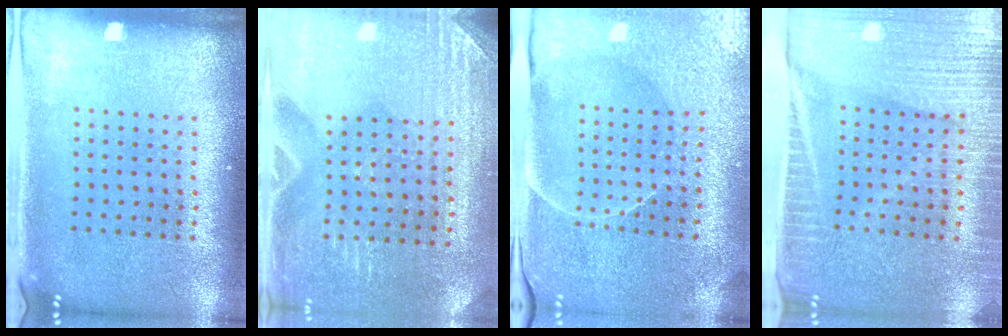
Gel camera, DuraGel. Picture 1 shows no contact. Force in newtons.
{"total": 2.9, "press": 2.9, "slide": 0.4}
{"total": 3.8, "press": 3.7, "slide": 0.8}
{"total": 4.1, "press": 3.7, "slide": 1.8}